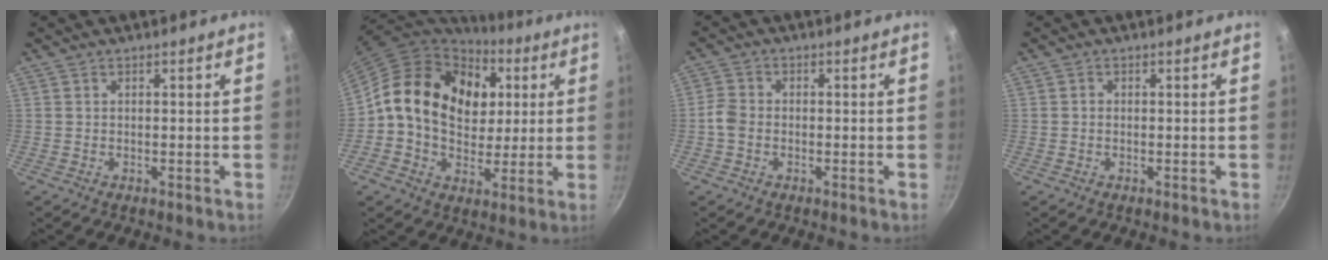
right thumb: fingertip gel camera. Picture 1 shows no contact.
{"total": 20.0, "force": [5.0, 14.9, 12.3], "torque": [-0.178, 0.002, 0.076]}
{"total": 3.2, "force": [-1.0, 2.5, 1.8], "torque": [-0.040, 0.012, -0.027]}
{"total": 0.5, "force": [-0.2, 0.5, 0.1], "torque": [0.000, 0.003, -0.003]}